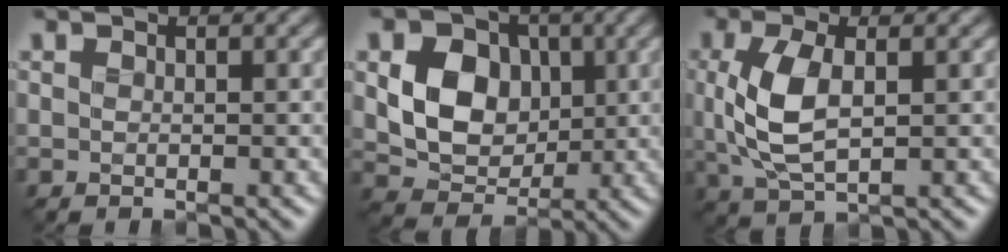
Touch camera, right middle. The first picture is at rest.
{"total": 7.2, "force": [0.5, 5.6, 4.5], "torque": [-0.082, -0.002, 0.000]}
{"total": 5.1, "force": [0.0, 2.4, 4.5], "torque": [-0.106, 0.000, 0.005]}